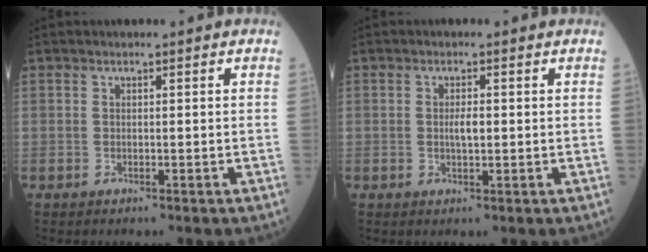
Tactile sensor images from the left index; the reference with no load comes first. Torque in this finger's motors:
{"motor_torque": [0.47, 0.08, 0.02, 0.05]}